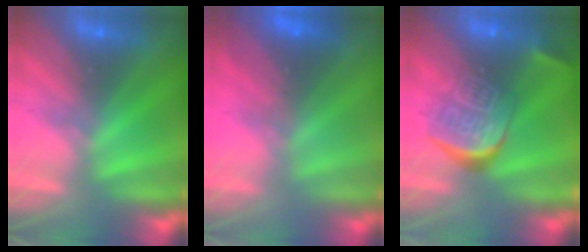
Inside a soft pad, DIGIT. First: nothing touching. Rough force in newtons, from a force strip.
{"total": 2.7}
{"total": 9.4}